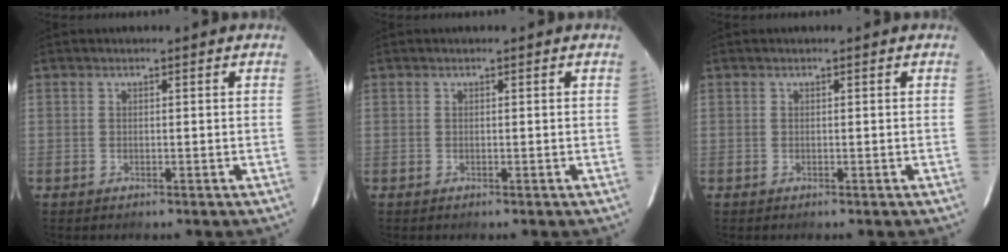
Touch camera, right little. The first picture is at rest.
{"total": 0.0}
{"total": 0.0}